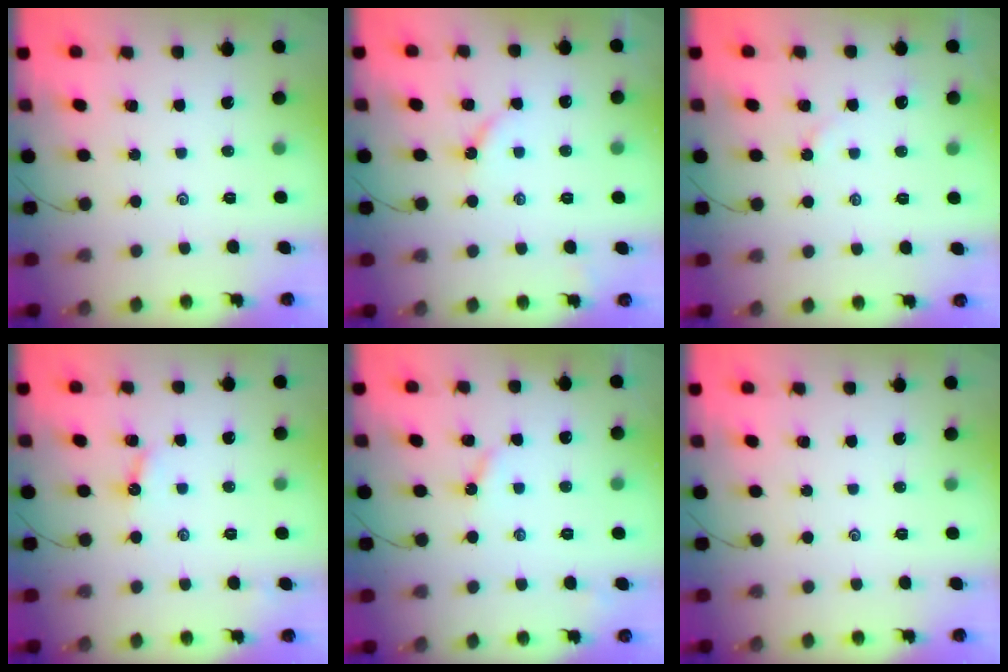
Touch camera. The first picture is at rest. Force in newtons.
{"total": 3.8, "press": 3.7, "slide": 0.4}
{"total": 2.7, "press": 2.7, "slide": 0.3}
{"total": 5.3, "press": 5.3, "slide": 0.6}
{"total": 3.7, "press": 3.6, "slide": 0.5}
{"total": 0.0}